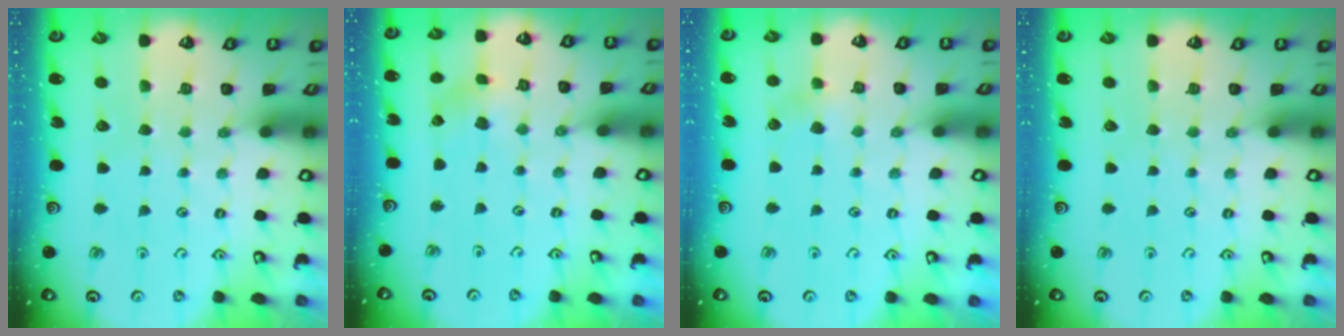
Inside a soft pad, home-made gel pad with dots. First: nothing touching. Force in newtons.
{"total": 2.2, "press": 2.2, "slide": 0.3}
{"total": 3.8, "press": 3.7, "slide": 0.4}
{"total": 0.0}